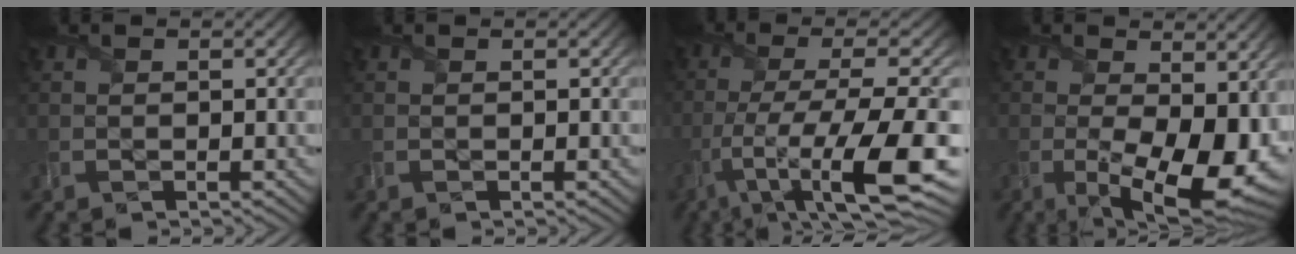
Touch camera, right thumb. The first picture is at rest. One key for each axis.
{"total": 0.0}
{"total": 13.8, "fx": -5.0, "fy": 3.9, "fz": 12.3, "tx": -0.231, "ty": -0.020, "tz": -0.074}
{"total": 13.1, "fx": -2.2, "fy": 5.6, "fz": 11.6, "tx": -0.184, "ty": -0.021, "tz": -0.021}